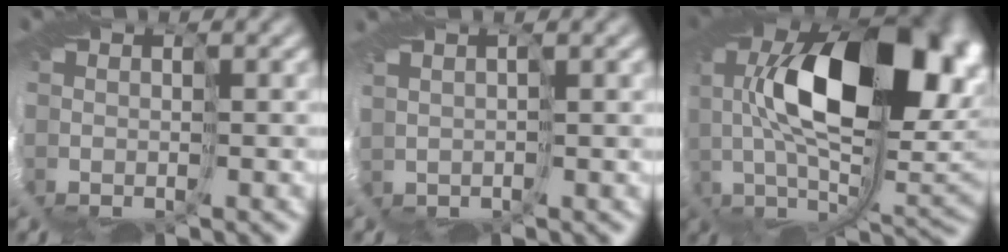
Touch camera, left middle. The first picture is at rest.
{"total": 2.9, "force": [0.5, -2.3, -1.6], "torque": [0.029, 0.002, 0.008]}
{"total": 13.2, "force": [1.5, 6.0, 11.6], "torque": [-0.185, -0.002, 0.019]}